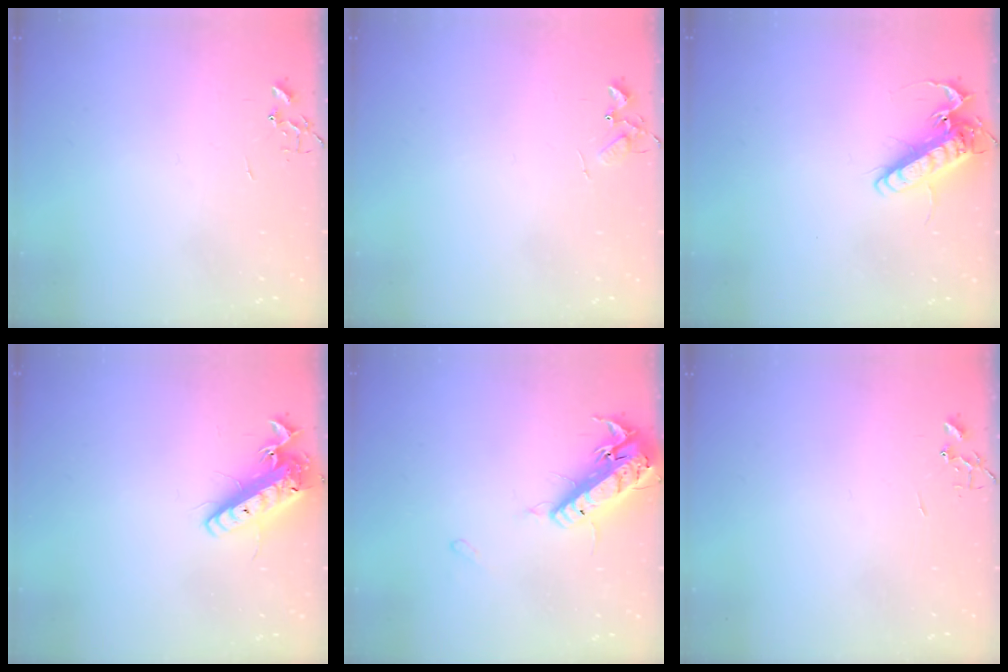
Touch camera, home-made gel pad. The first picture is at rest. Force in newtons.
{"total": 5.9, "press": 5.9, "slide": 0.3}
{"total": 15.2, "press": 15.0, "slide": 2.4}
{"total": 15.0, "press": 14.7, "slide": 3.1}
{"total": 17.3, "press": 16.9, "slide": 3.7}
{"total": 0.0}